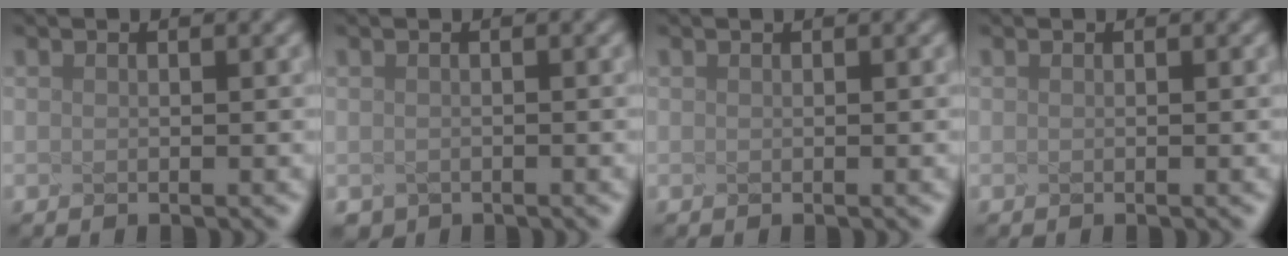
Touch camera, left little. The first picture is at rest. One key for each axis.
{"total": 1.1, "fx": -0.6, "fy": -0.5, "fz": -0.8, "tx": -0.010, "ty": -0.009, "tz": 0.022}
{"total": 0.0}
{"total": 0.0}